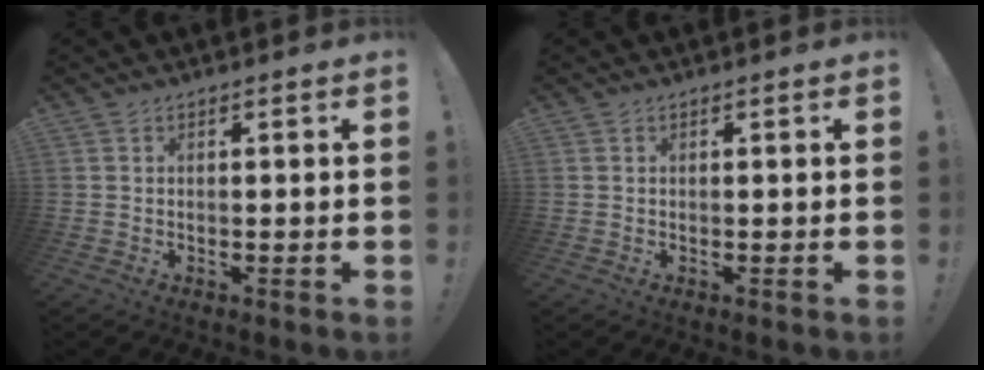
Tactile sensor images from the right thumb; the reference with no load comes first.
{"total": 0.0}